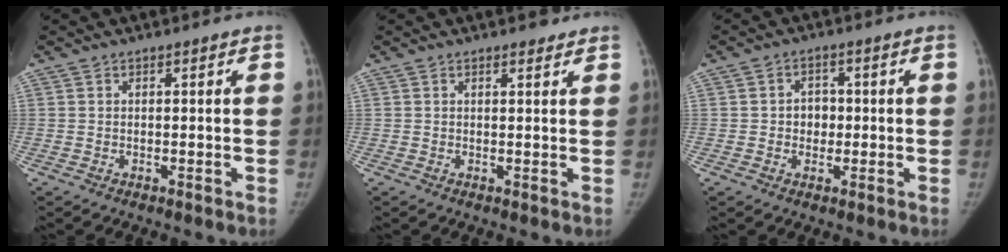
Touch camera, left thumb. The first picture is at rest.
{"total": 1.7, "force": [1.4, 0.7, 0.7], "torque": [-0.006, -0.008, 0.017]}
{"total": 3.8, "force": [-0.1, 3.3, 2.0], "torque": [-0.004, 0.007, -0.006]}